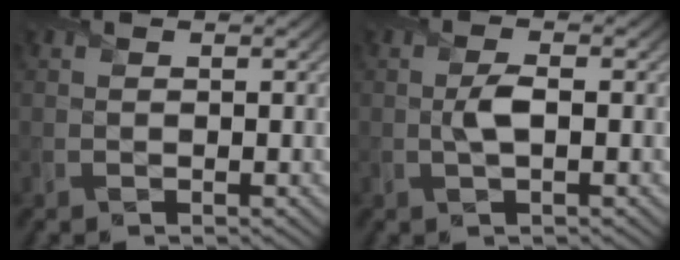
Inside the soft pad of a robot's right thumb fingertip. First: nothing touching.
{"total": 2.2, "force": [-0.1, 0.7, 2.1], "torque": [-0.051, 0.005, -0.002]}